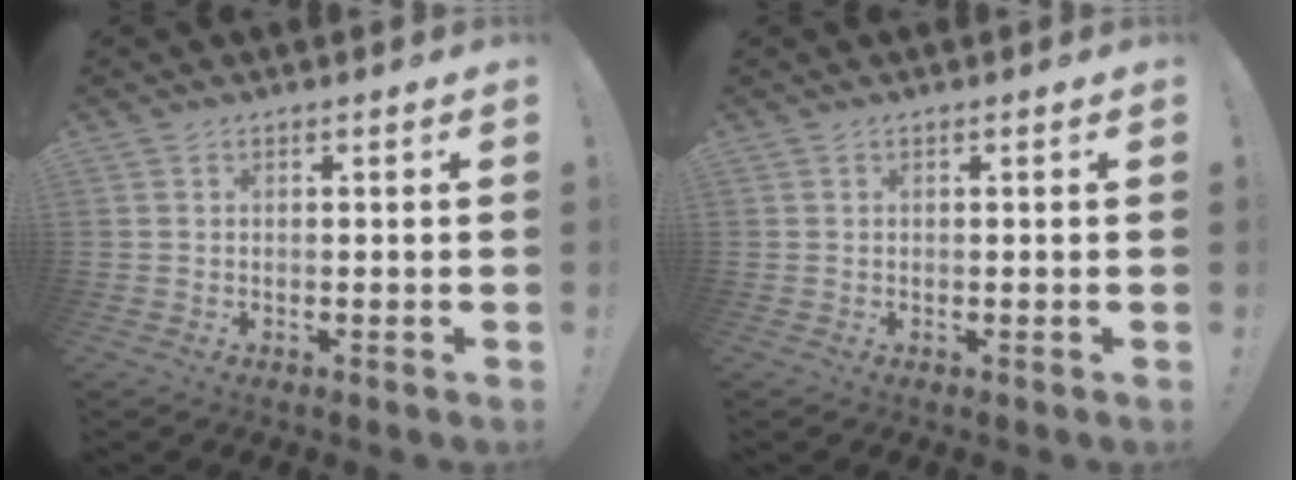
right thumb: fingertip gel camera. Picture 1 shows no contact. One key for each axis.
{"total": 0.0}